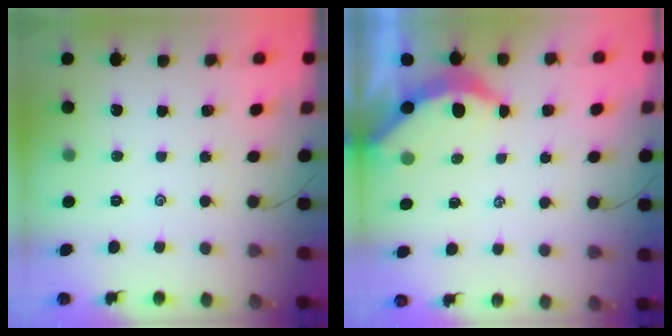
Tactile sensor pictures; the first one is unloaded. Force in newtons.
{"total": 3.6, "press": 3.6, "slide": 0.4}